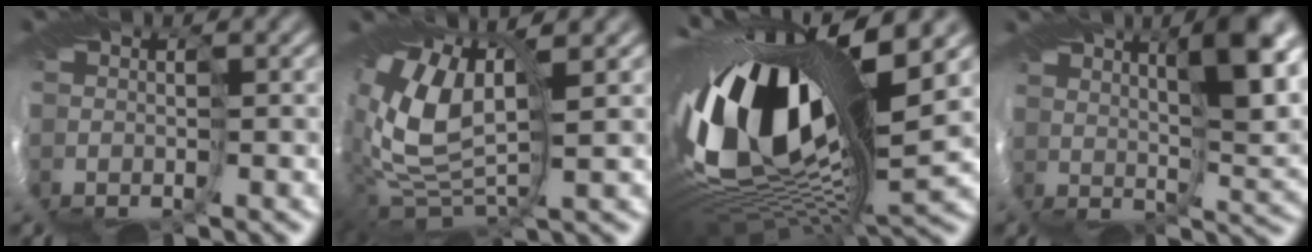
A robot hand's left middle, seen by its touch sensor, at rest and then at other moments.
{"total": 12.2, "force": [2.3, 6.6, 9.9], "torque": [-0.218, -0.019, 0.056]}
{"total": 17.6, "force": [2.9, 8.1, 15.3], "torque": [-0.316, -0.026, 0.048]}
{"total": 7.8, "force": [3.8, 1.7, 6.6], "torque": [-0.096, 0.004, 0.063]}